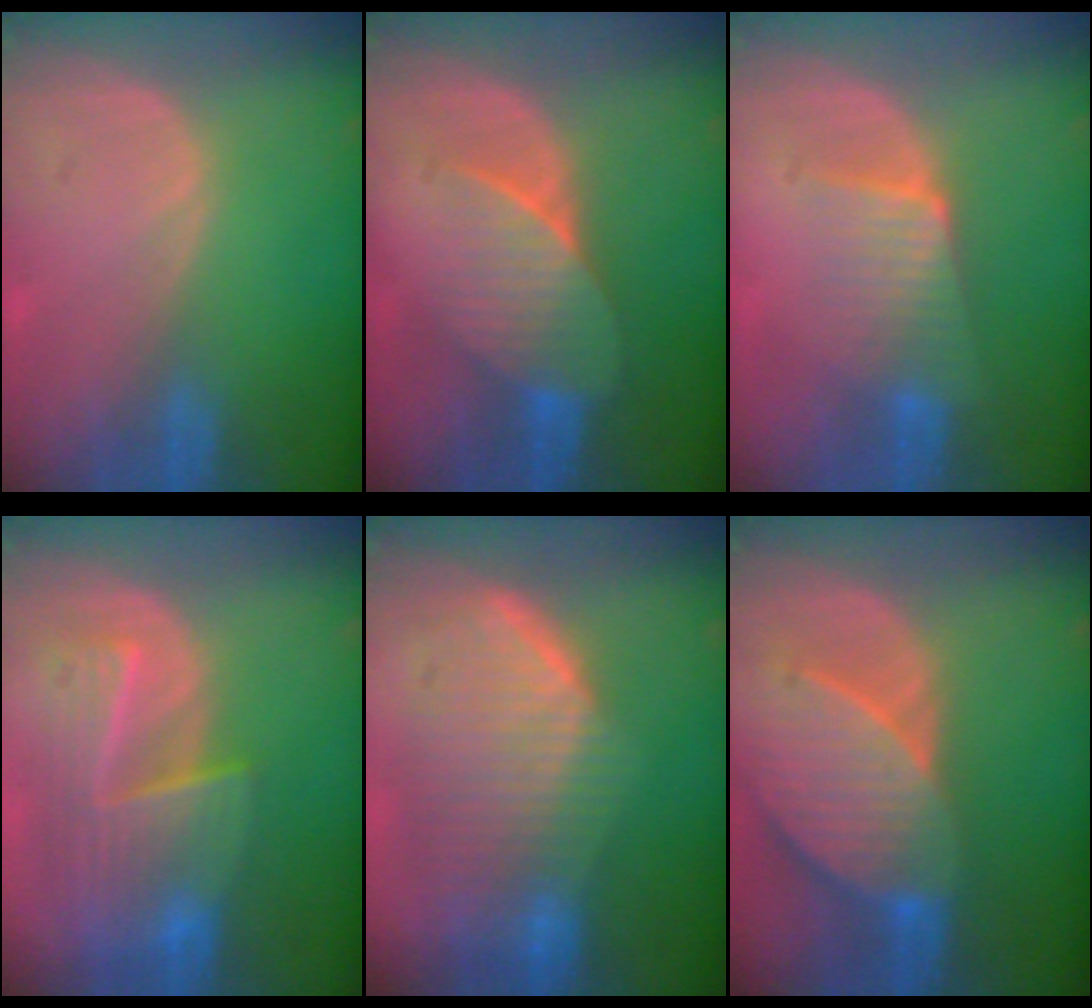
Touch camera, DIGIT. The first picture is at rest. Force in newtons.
{"total": 7.4, "press": 6.9, "slide": 2.8}
{"total": 5.8, "press": 5.5, "slide": 1.7}
{"total": 9.4, "press": 8.3, "slide": 4.2}
{"total": 10.0, "press": 9.0, "slide": 4.3}
{"total": 10.1, "press": 8.9, "slide": 4.7}